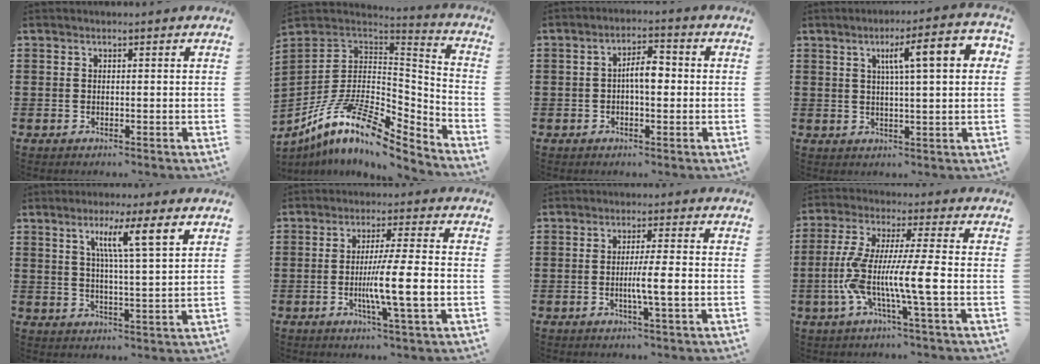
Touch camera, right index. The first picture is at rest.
{"total": 13.3, "force": [-7.7, 5.4, 9.3], "torque": [-0.190, 0.014, -0.145]}
{"total": 4.2, "force": [-0.2, 1.5, 3.9], "torque": [-0.072, 0.009, -0.007]}
{"total": 8.0, "force": [2.2, 1.6, 7.5], "torque": [-0.134, 0.000, 0.028]}
{"total": 7.1, "force": [3.2, 0.0, 6.3], "torque": [-0.124, 0.000, 0.048]}
{"total": 9.1, "force": [-1.8, 0.0, 8.9], "torque": [-0.162, -0.016, -0.036]}
{"total": 5.1, "force": [-1.0, -0.2, 5.0], "torque": [-0.086, -0.008, -0.020]}
{"total": 11.0, "force": [-3.0, 0.7, 10.6], "torque": [-0.233, -0.017, -0.068]}